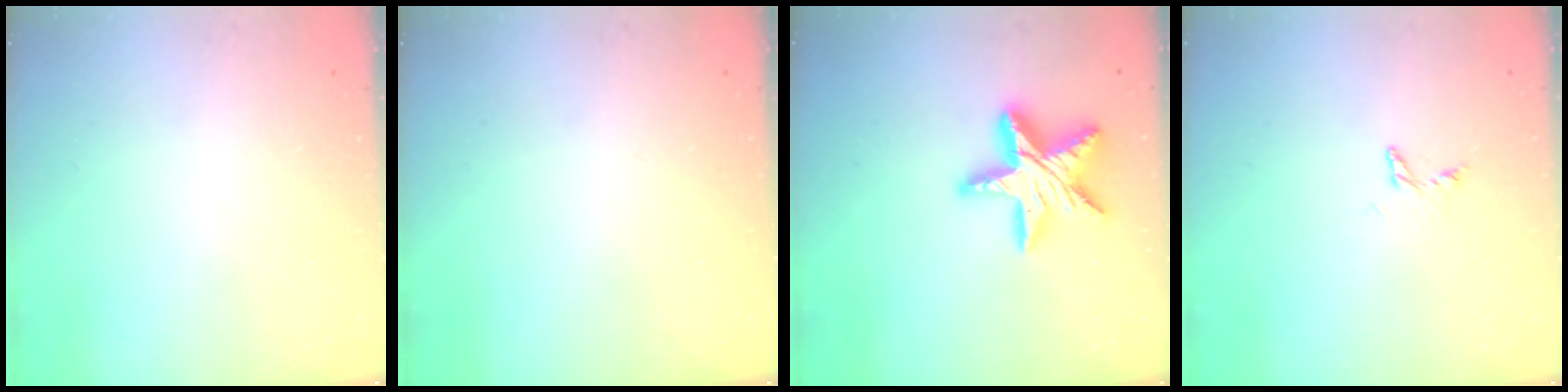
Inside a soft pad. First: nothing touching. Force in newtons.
{"total": 0.0}
{"total": 17.4, "press": 17.3, "slide": 1.8}
{"total": 2.7, "press": 2.7, "slide": 0.1}